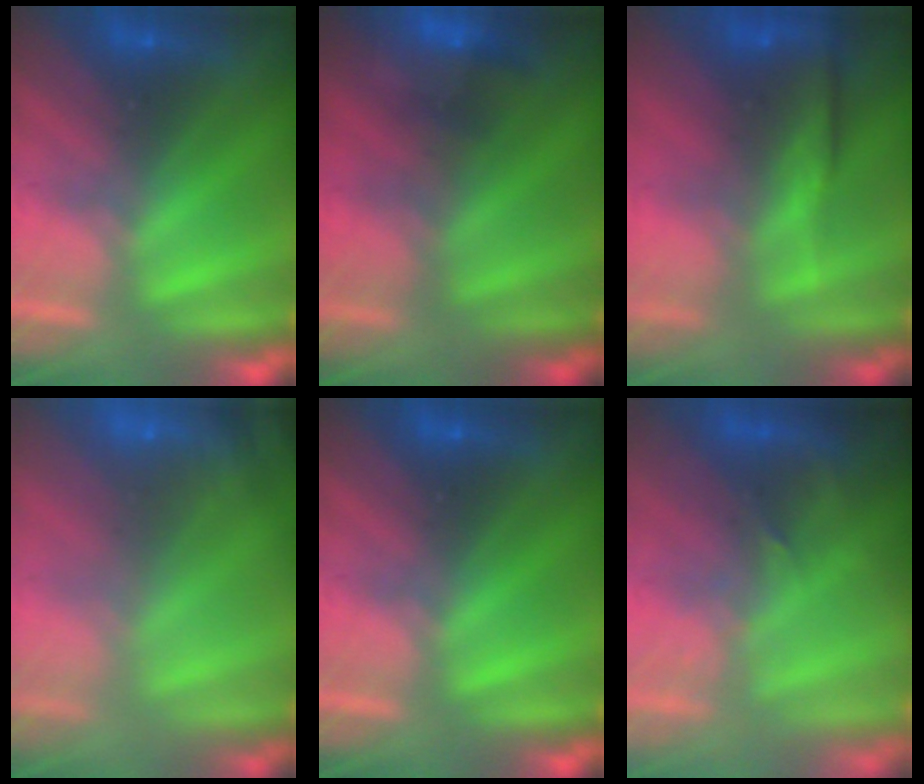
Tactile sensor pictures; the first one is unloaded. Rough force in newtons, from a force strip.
{"total": 3.8}
{"total": 8.1}
{"total": 6.1}
{"total": 0.0}
{"total": 2.9}